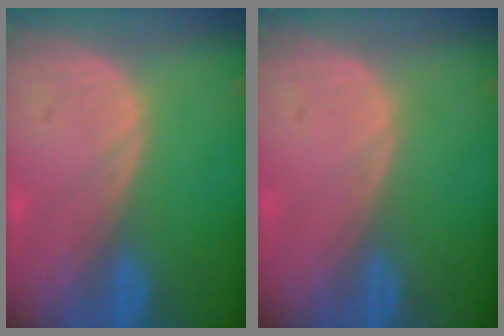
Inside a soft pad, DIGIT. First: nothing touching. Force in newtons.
{"total": 0.0}